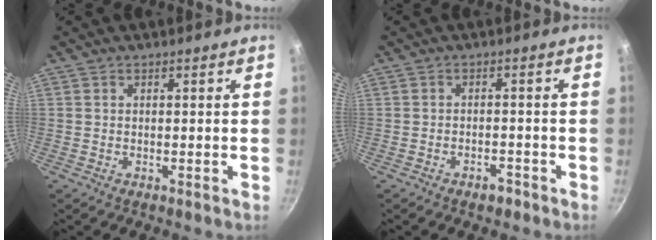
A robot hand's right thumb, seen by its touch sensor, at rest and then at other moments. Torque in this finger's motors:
{"motor_torque": [-0.24, 0.13, -0.27, 0.17, 0.00]}